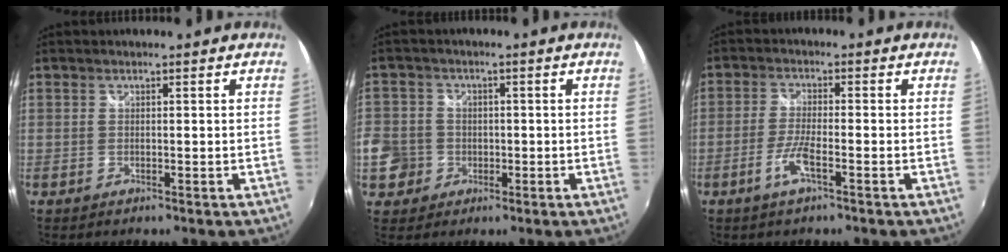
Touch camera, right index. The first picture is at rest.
{"total": 9.8, "force": [-1.8, 9.3, 2.7], "torque": [-0.098, 0.023, -0.030]}
{"total": 4.7, "force": [-2.4, 0.4, 4.0], "torque": [-0.090, -0.005, -0.049]}